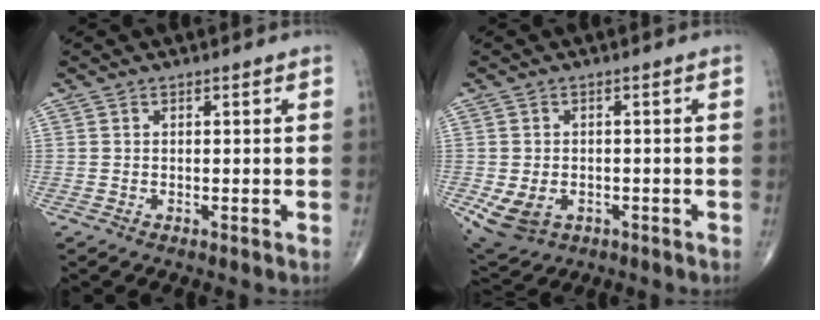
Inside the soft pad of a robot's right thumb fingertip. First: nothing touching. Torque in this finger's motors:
{"motor_torque": [0.28, 0.05, -0.06, -0.14, 0.04]}